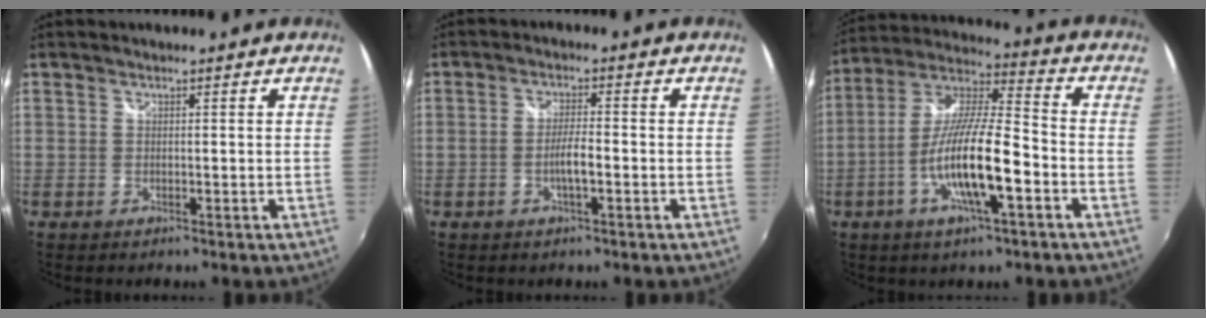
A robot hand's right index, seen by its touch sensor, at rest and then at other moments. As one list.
[{"total": 3.6, "force": [-1.3, 0.5, 3.3], "torque": [-0.065, 0.001, -0.024]}, {"total": 14.3, "force": [-5.2, 2.6, 13.1], "torque": [-0.261, -0.004, -0.101]}]